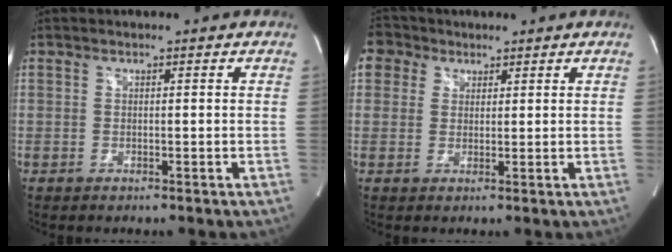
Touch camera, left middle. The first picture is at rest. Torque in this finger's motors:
{"motor_torque": [2.14, 0.00, 1.06, 0.12]}